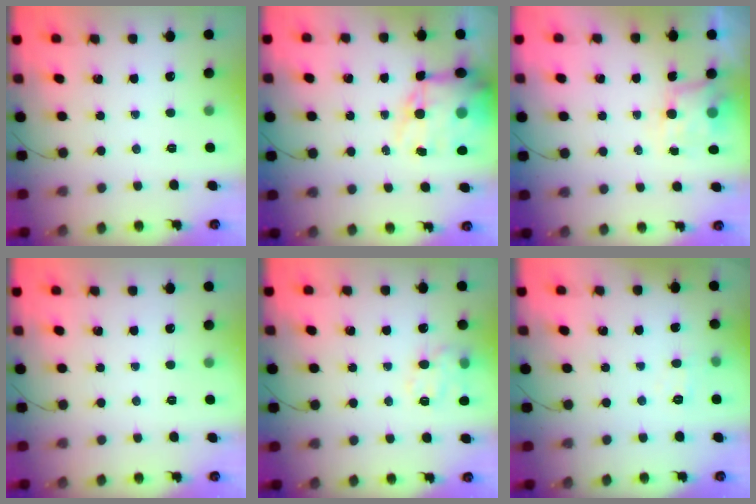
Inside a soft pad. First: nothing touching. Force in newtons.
{"total": 14.3, "press": 14.0, "slide": 3.2}
{"total": 5.7, "press": 5.6, "slide": 0.8}
{"total": 0.0}
{"total": 11.6, "press": 11.5, "slide": 1.7}
{"total": 4.3, "press": 4.0, "slide": 1.5}